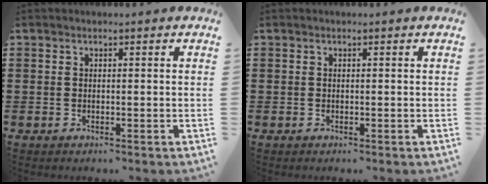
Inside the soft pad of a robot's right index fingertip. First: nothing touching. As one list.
[{"total": 0.0}]